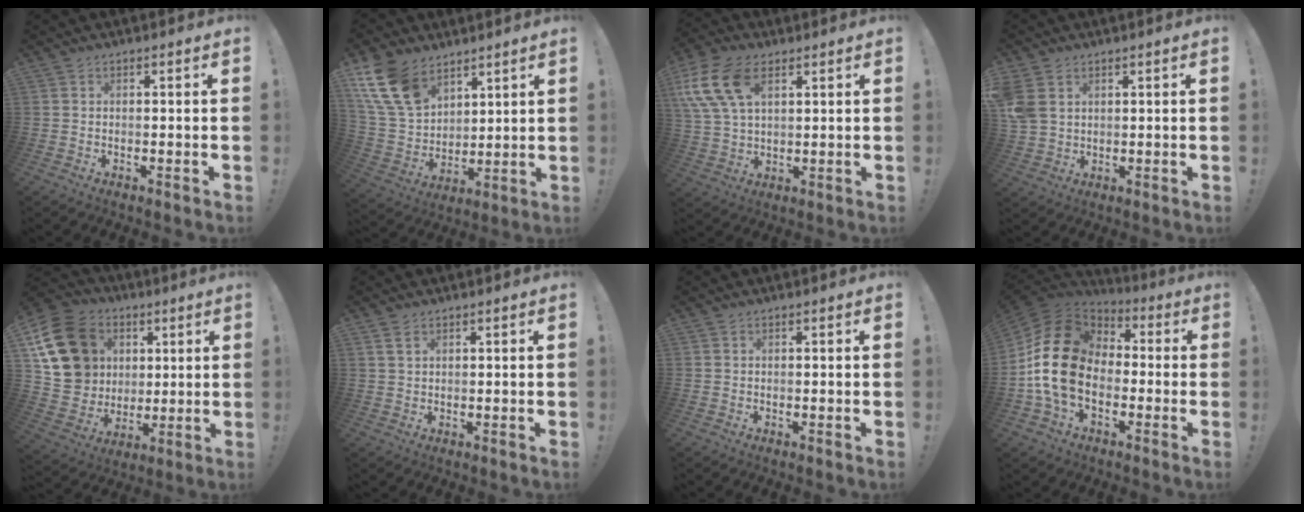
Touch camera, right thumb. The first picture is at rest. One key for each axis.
{"total": 16.2, "fx": 10.0, "fy": 10.0, "fz": 8.0, "tx": -0.180, "ty": -0.051, "tz": 0.194}
{"total": 14.5, "fx": 6.0, "fy": 8.7, "fz": 10.0, "tx": -0.214, "ty": -0.009, "tz": 0.114}
{"total": 6.8, "fx": 2.9, "fy": 5.0, "fz": 3.7, "tx": -0.083, "ty": -0.004, "tz": 0.059}
{"total": 18.5, "fx": 5.8, "fy": 15.5, "fz": 8.2, "tx": -0.132, "ty": -0.006, "tz": 0.138}
{"total": 2.4, "fx": 1.4, "fy": 1.2, "fz": 1.5, "tx": -0.025, "ty": -0.001, "tz": 0.025}
{"total": 0.0}
{"total": 19.7, "fx": -1.6, "fy": 13.8, "fz": 14.0, "tx": -0.277, "ty": 0.027, "tz": -0.021}